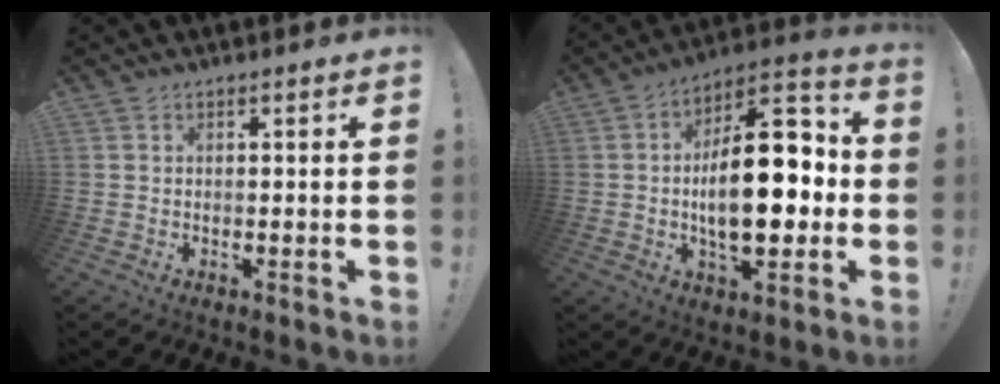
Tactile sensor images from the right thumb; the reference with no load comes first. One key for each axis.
{"total": 21.7, "fx": -1.6, "fy": 10.7, "fz": 18.8, "tx": -0.293, "ty": 0.005, "tz": -0.031}